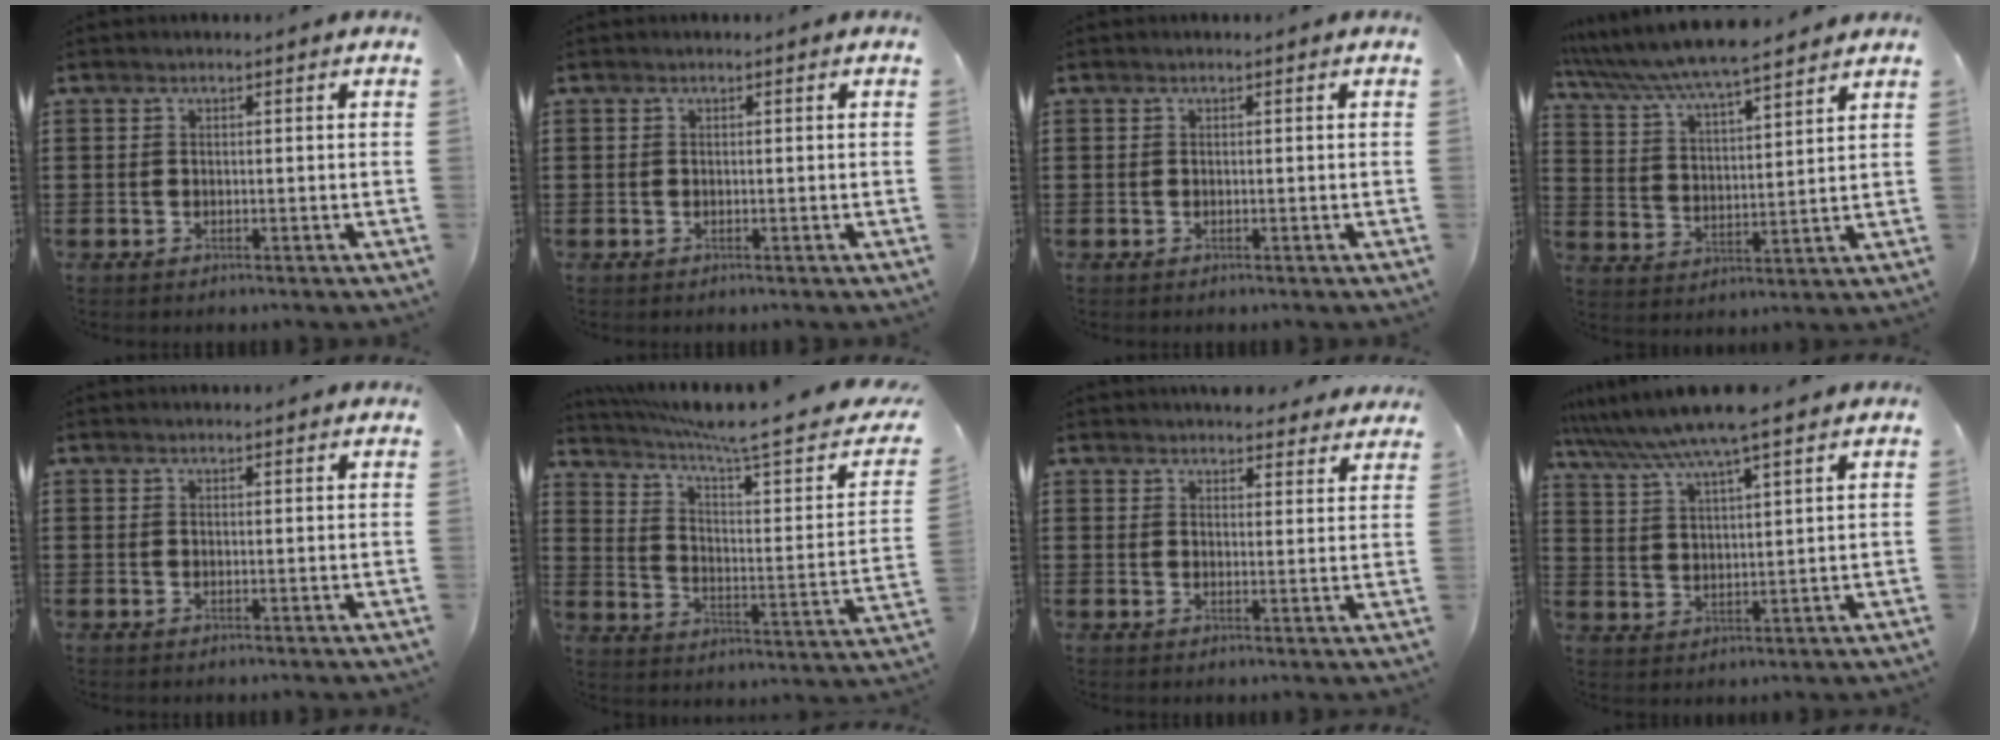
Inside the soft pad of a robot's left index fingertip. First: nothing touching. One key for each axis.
{"total": 0.0}
{"total": 0.0}
{"total": 6.6, "fx": 6.1, "fy": -0.1, "fz": 2.4, "tx": -0.073, "ty": -0.035, "tz": 0.103}
{"total": 1.4, "fx": 1.3, "fy": 0.0, "fz": 0.3, "tx": -0.008, "ty": -0.001, "tz": 0.026}
{"total": 8.0, "fx": 6.2, "fy": 0.3, "fz": 4.9, "tx": -0.105, "ty": -0.046, "tz": 0.094}
{"total": 4.1, "fx": 4.0, "fy": 0.7, "fz": 0.5, "tx": -0.013, "ty": -0.014, "tz": 0.074}
{"total": 7.8, "fx": 6.7, "fy": -0.2, "fz": 4.0, "tx": -0.100, "ty": -0.030, "tz": 0.116}